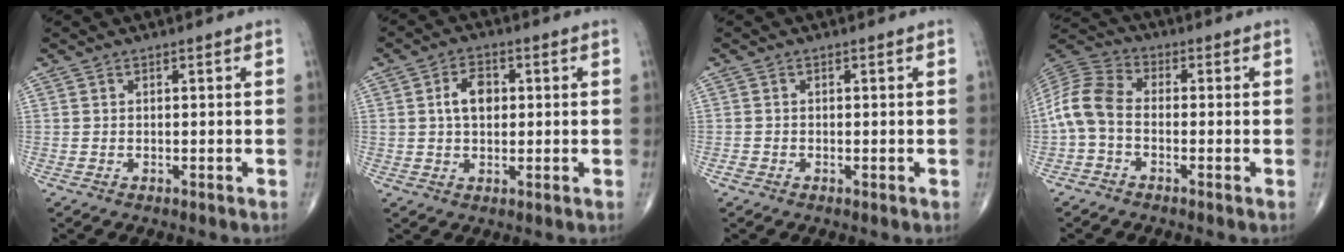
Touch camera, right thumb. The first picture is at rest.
{"total": 5.6, "force": [1.0, 3.7, 4.2], "torque": [-0.062, 0.006, 0.014]}
{"total": 1.0, "force": [-0.4, 0.6, 0.6], "torque": [-0.008, -0.001, -0.010]}
{"total": 8.8, "force": [-1.6, 5.7, 6.5], "torque": [-0.132, 0.026, -0.049]}